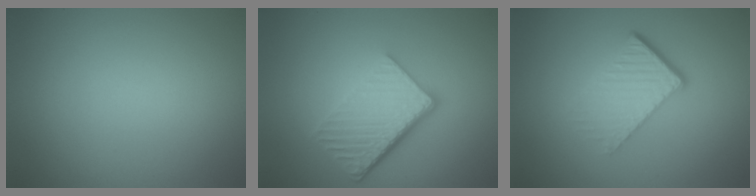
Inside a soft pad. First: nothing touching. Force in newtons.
{"total": 6.0, "press": 4.1, "slide": 4.4}
{"total": 4.4, "press": 2.8, "slide": 3.4}